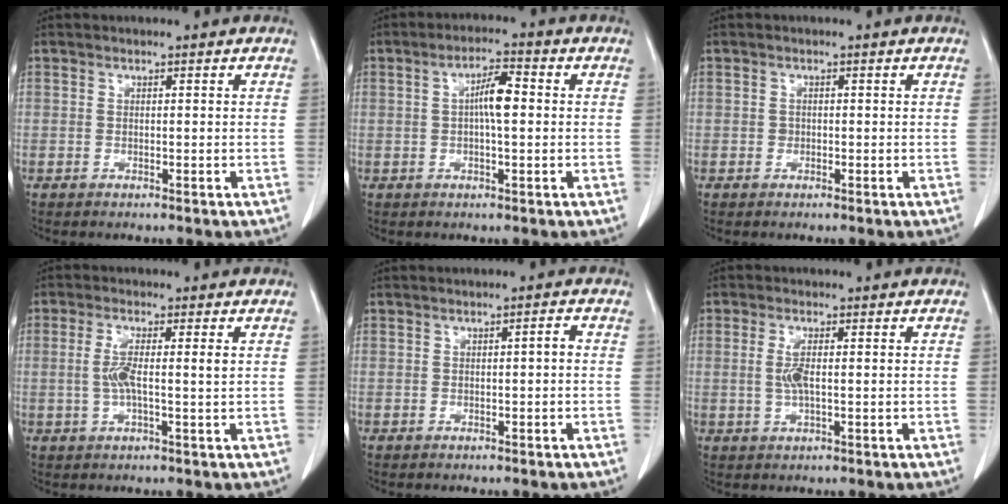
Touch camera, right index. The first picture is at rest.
{"total": 4.9, "force": [0.3, 0.9, 4.8], "torque": [-0.087, 0.011, 0.003]}
{"total": 0.6, "force": [-0.1, 0.6, 0.2], "torque": [-0.001, 0.002, -0.003]}
{"total": 4.5, "force": [0.4, 0.4, 4.5], "torque": [-0.091, 0.003, 0.006]}
{"total": 1.0, "force": [-0.2, 0.1, 1.0], "torque": [-0.014, 0.002, -0.003]}
{"total": 3.0, "force": [0.1, 0.8, 2.9], "torque": [-0.065, -0.004, 0.002]}